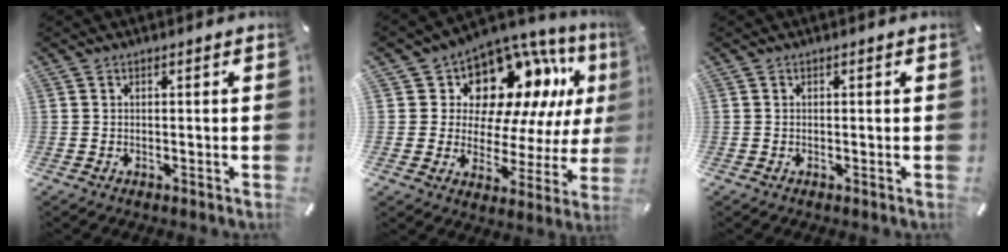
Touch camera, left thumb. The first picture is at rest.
{"total": 13.3, "force": [7.1, 9.3, 6.2], "torque": [-0.096, -0.071, 0.128]}
{"total": 0.0}